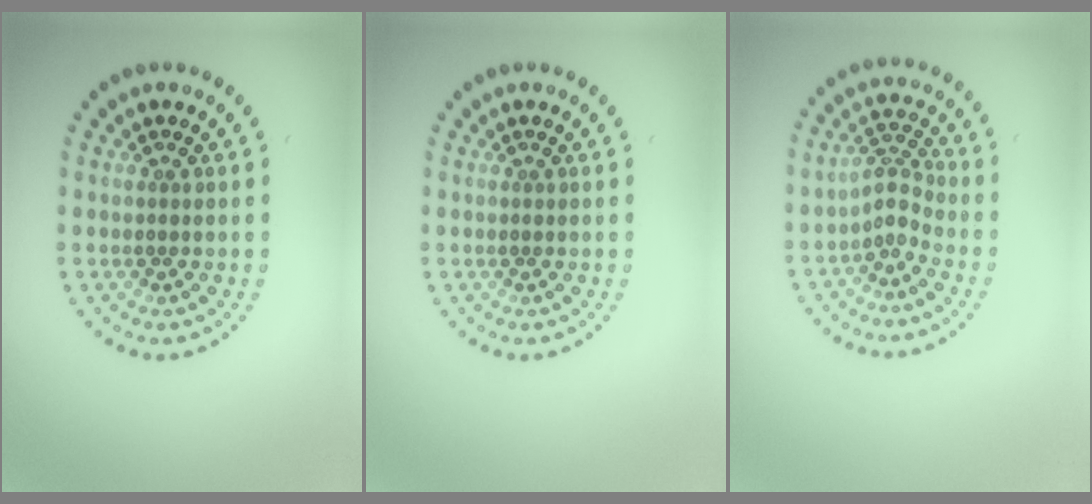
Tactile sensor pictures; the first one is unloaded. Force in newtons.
{"total": 0.0}
{"total": 2.2, "press": 1.5, "slide": 1.6}